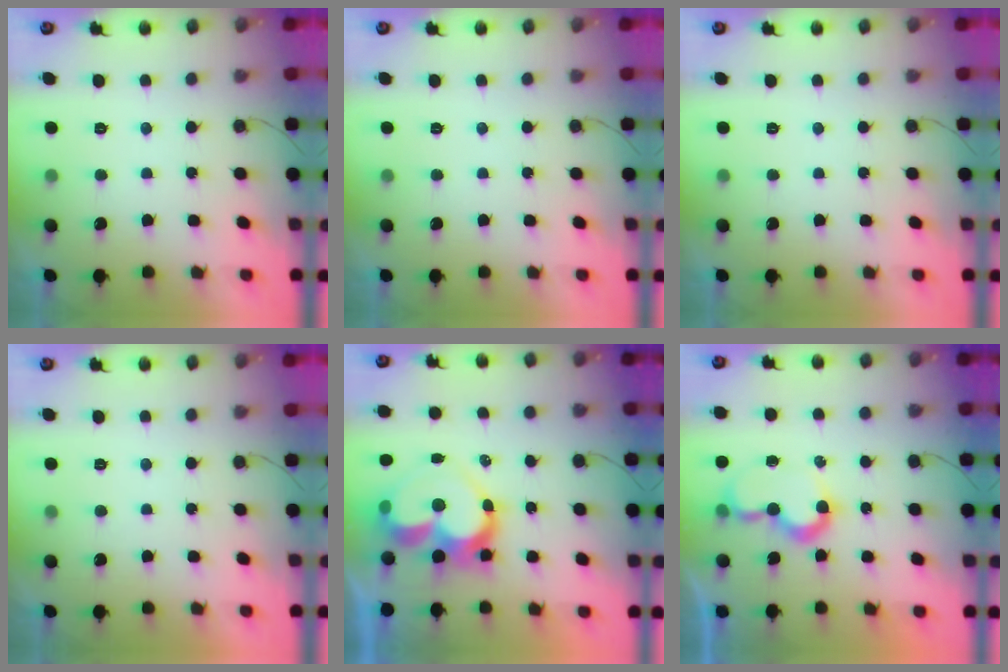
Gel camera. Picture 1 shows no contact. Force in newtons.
{"total": 0.0}
{"total": 0.0}
{"total": 1.7, "press": 1.7, "slide": 0.1}
{"total": 13.0, "press": 12.9, "slide": 1.0}
{"total": 8.0, "press": 8.0, "slide": 0.8}